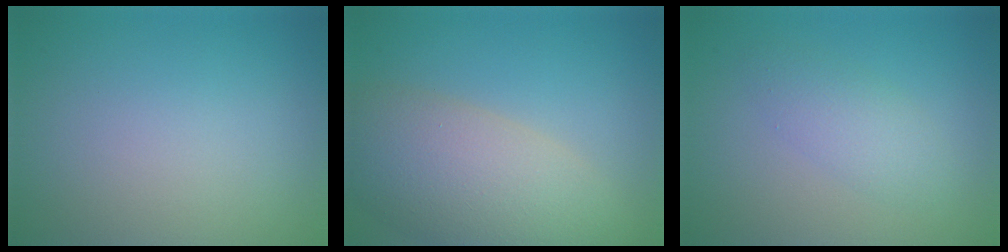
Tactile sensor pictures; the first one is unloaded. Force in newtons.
{"total": 8.1, "press": 8.1, "slide": 0.7}
{"total": 2.4, "press": 2.4, "slide": 0.1}